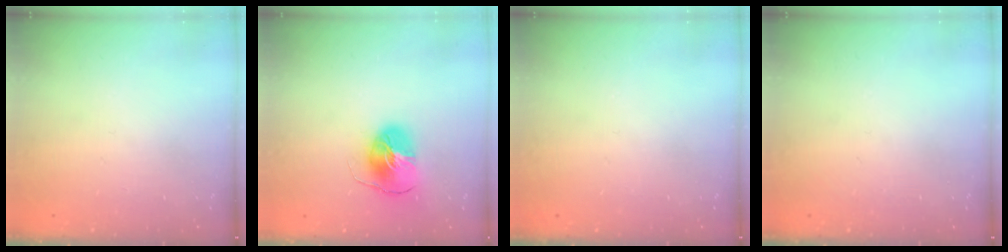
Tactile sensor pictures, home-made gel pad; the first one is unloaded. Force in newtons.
{"total": 8.3, "press": 8.2, "slide": 0.9}
{"total": 0.0}
{"total": 0.0}